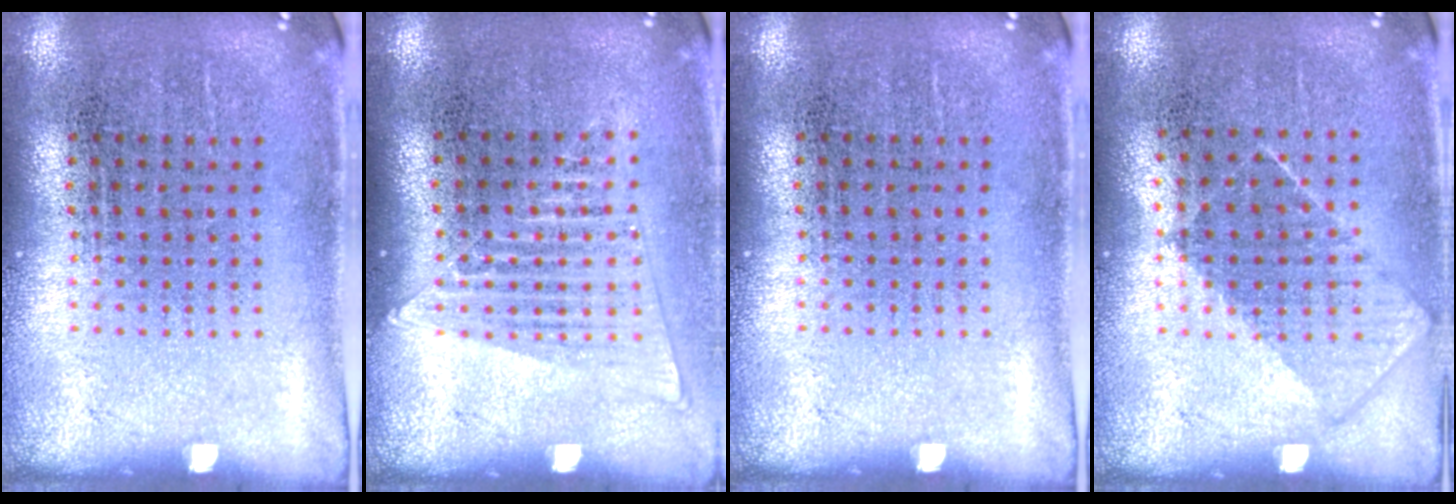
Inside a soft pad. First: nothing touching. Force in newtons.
{"total": 1.4, "press": 1.2, "slide": 0.5}
{"total": 0.0}
{"total": 0.9, "press": 0.7, "slide": 0.5}